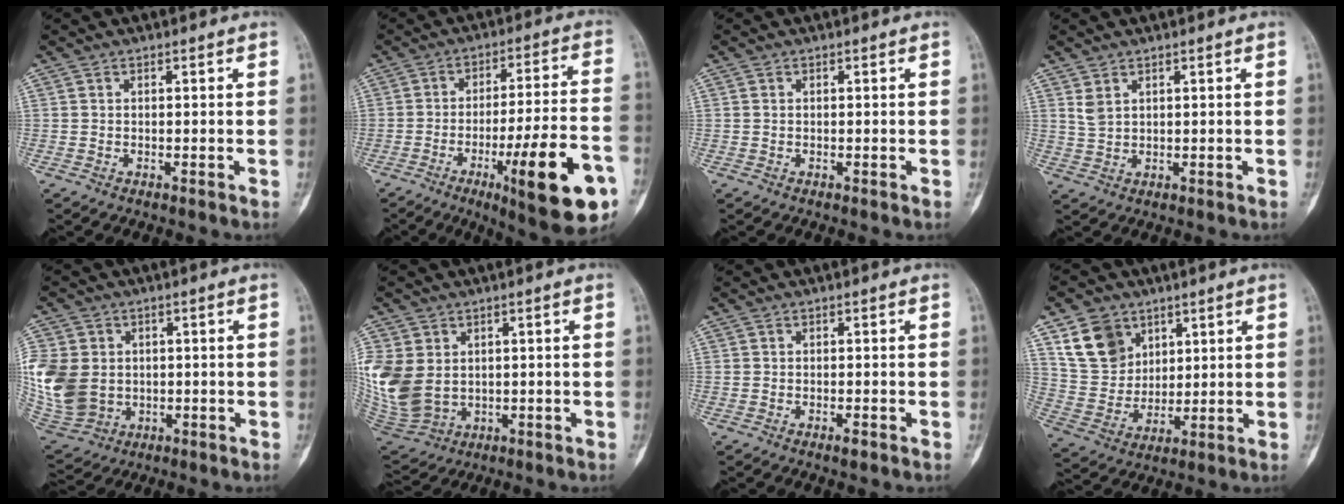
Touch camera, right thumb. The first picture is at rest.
{"total": 20.1, "force": [-8.4, 3.7, 17.9], "torque": [-0.244, 0.024, -0.116]}
{"total": 0.0}
{"total": 2.7, "force": [1.6, 1.5, 1.6], "torque": [-0.033, -0.005, 0.042]}
{"total": 17.8, "force": [0.2, 14.6, 10.2], "torque": [-0.251, 0.004, 0.027]}
{"total": 13.6, "force": [1.5, 10.6, 8.4], "torque": [-0.192, -0.009, 0.056]}
{"total": 0.9, "force": [-0.6, 0.2, 0.7], "torque": [-0.010, -0.001, -0.011]}
{"total": 11.8, "force": [6.3, 9.0, 4.5], "torque": [-0.063, -0.026, 0.132]}